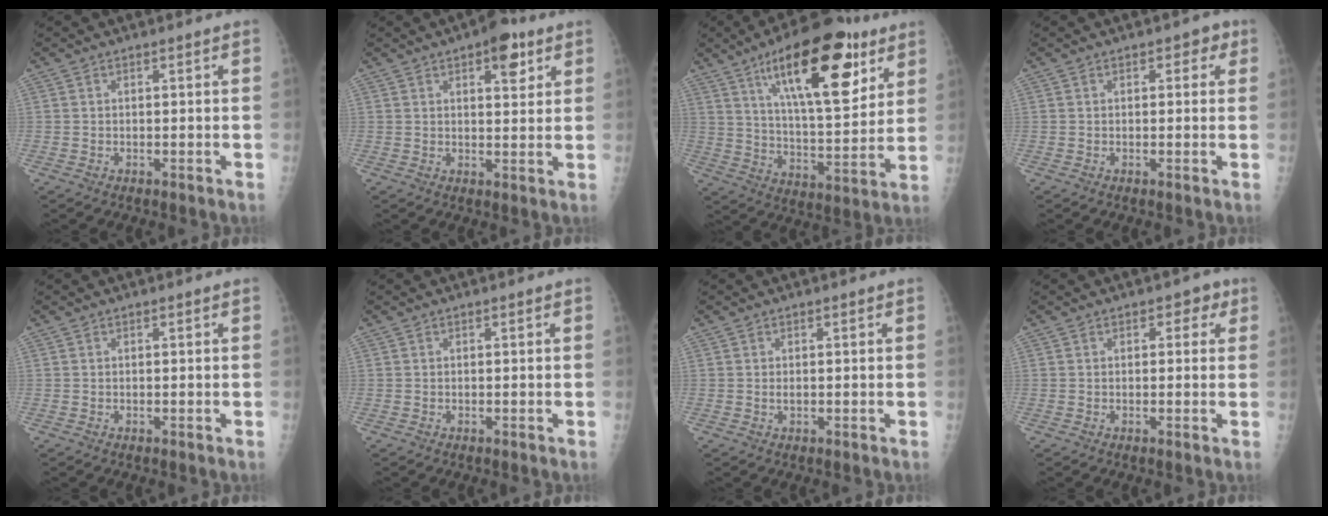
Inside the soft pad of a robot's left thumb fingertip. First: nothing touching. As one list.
[{"total": 6.8, "force": [3.6, 3.0, 4.9], "torque": [-0.045, -0.013, 0.043]}, {"total": 23.7, "force": [12.1, 8.8, 18.4], "torque": [-0.252, -0.043, 0.196]}, {"total": 2.7, "force": [1.1, 1.8, 1.7], "torque": [0.004, 0.002, 0.008]}, {"total": 0.0}, {"total": 0.0}, {"total": 0.6, "force": [0.0, 0.4, 0.5], "torque": [-0.006, -0.001, 0.002]}, {"total": 2.9, "force": [1.2, 2.1, 1.7], "torque": [0.007, 0.001, 0.008]}]